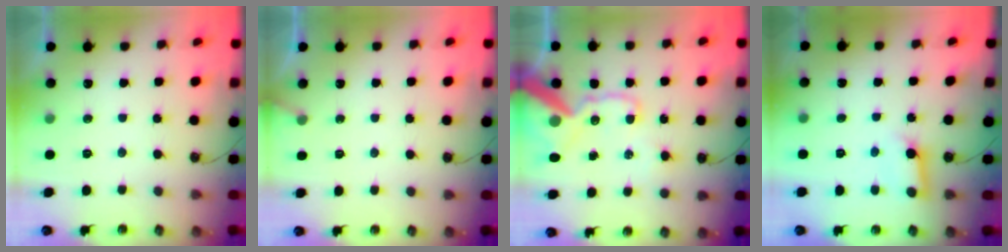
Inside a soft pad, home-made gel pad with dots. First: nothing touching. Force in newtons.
{"total": 3.7, "press": 3.7, "slide": 0.4}
{"total": 19.1, "press": 18.9, "slide": 2.6}
{"total": 7.4, "press": 7.3, "slide": 0.9}